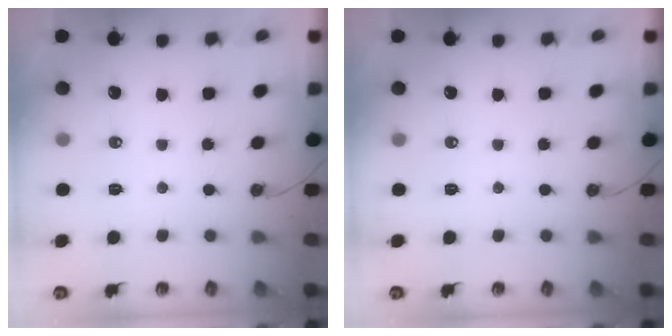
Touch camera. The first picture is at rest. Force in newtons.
{"total": 0.0}